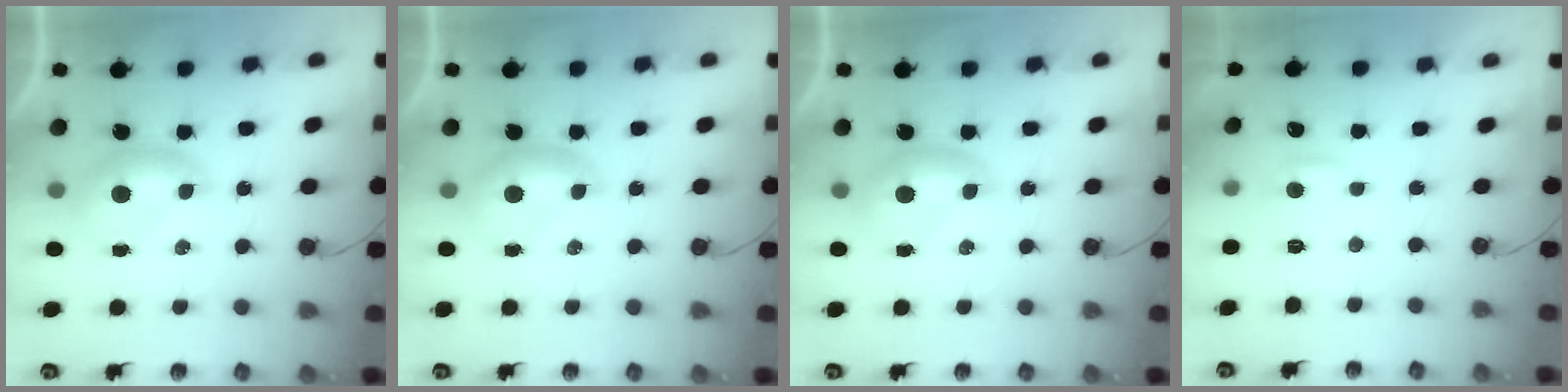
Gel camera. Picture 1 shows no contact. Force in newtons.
{"total": 0.0}
{"total": 0.0}
{"total": 1.9, "press": 1.9, "slide": 0.5}